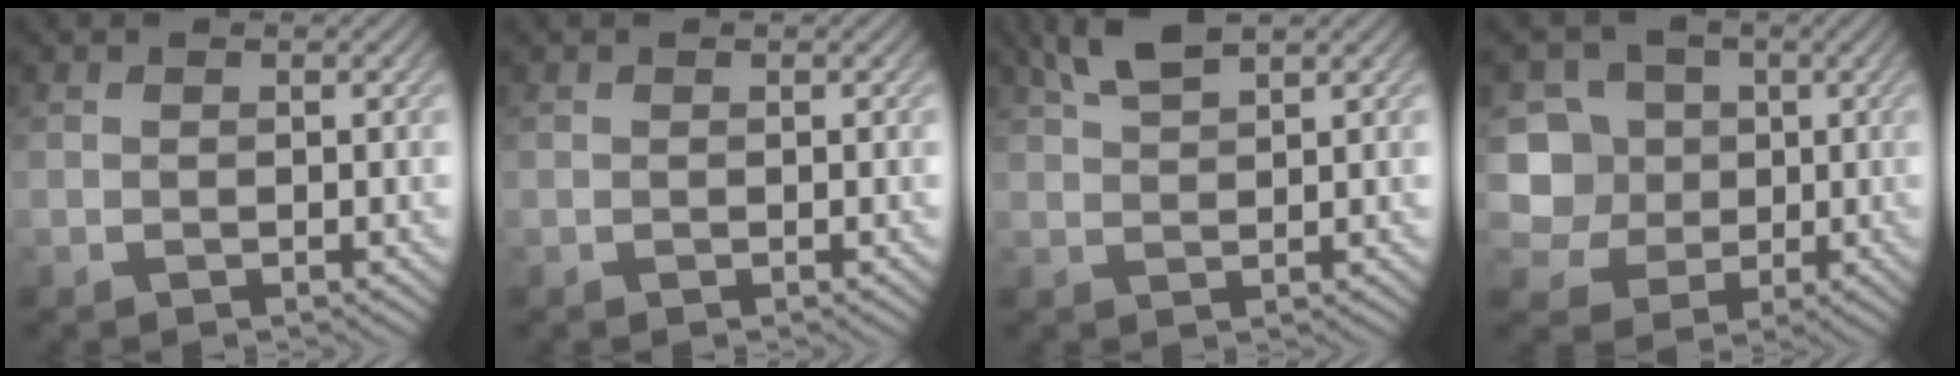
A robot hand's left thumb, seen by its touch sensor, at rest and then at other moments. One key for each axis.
{"total": 0.0}
{"total": 3.8, "fx": 2.6, "fy": 0.9, "fz": 2.6, "tx": -0.061, "ty": 0.010, "tz": 0.057}
{"total": 8.9, "fx": 0.9, "fy": 8.2, "fz": 3.4, "tx": -0.124, "ty": 0.010, "tz": -0.007}